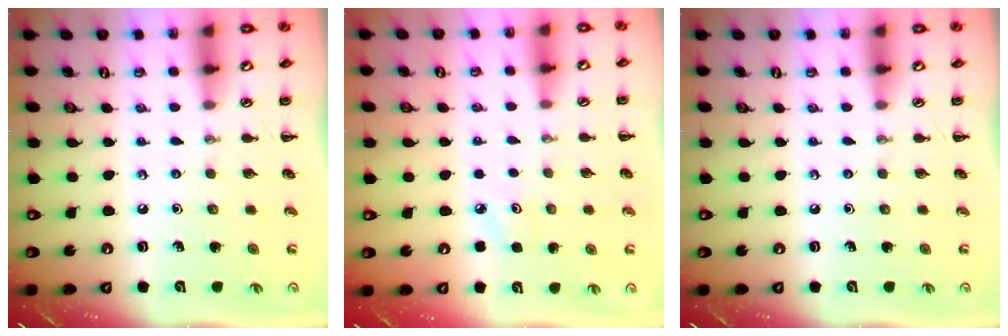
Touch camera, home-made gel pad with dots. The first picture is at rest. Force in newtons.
{"total": 5.8, "press": 5.6, "slide": 1.5}
{"total": 0.0}